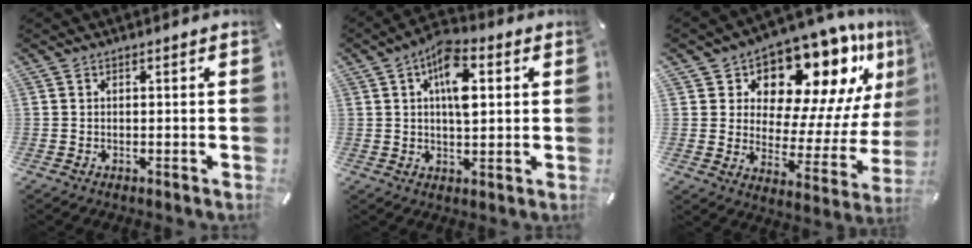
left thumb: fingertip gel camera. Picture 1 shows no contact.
{"total": 10.3, "force": [3.0, 5.0, 8.5], "torque": [-0.135, -0.001, 0.049]}
{"total": 14.4, "force": [10.8, 7.4, 6.0], "torque": [-0.082, -0.110, 0.179]}